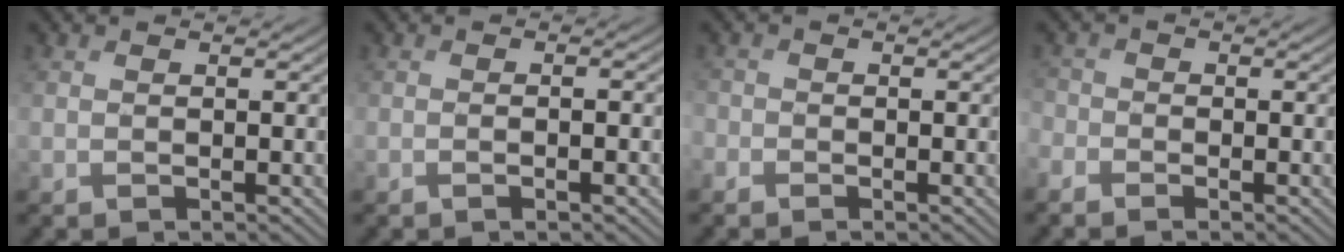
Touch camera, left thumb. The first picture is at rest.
{"total": 1.5, "force": [-0.6, 0.2, 1.3], "torque": [-0.022, 0.003, -0.011]}
{"total": 1.5, "force": [-1.0, 1.1, 0.1], "torque": [-0.003, -0.003, -0.028]}
{"total": 2.3, "force": [-1.7, 1.5, 0.6], "torque": [-0.022, -0.006, -0.044]}